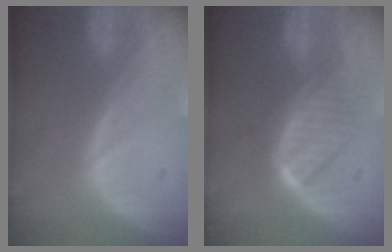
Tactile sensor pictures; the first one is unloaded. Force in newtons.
{"total": 6.7, "press": 6.0, "slide": 2.9}